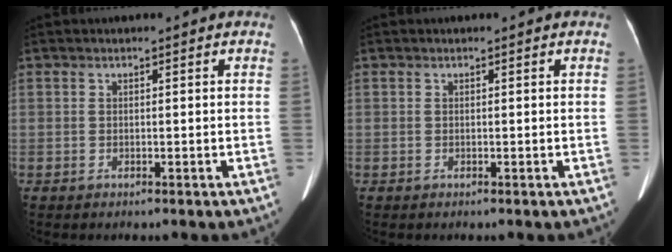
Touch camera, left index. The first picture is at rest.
{"total": 0.0}